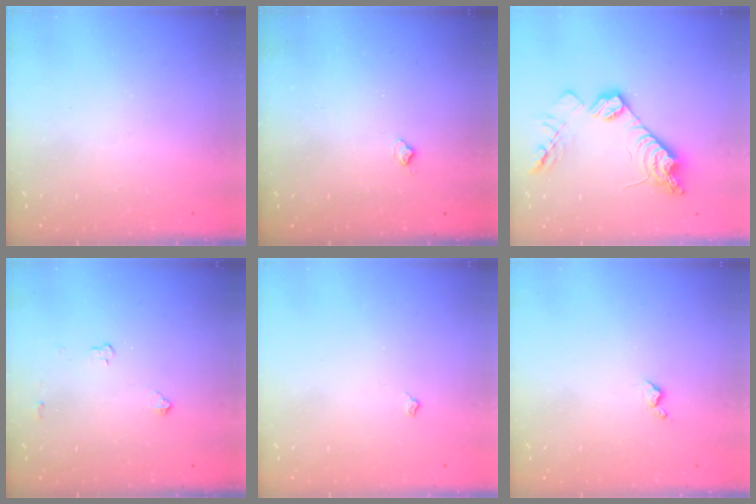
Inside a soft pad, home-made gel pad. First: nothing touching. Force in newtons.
{"total": 4.7, "press": 4.7, "slide": 0.6}
{"total": 15.0, "press": 15.0, "slide": 0.6}
{"total": 2.6, "press": 2.6, "slide": 0.4}
{"total": 3.0, "press": 3.0, "slide": 0.5}
{"total": 3.5, "press": 3.5, "slide": 0.6}